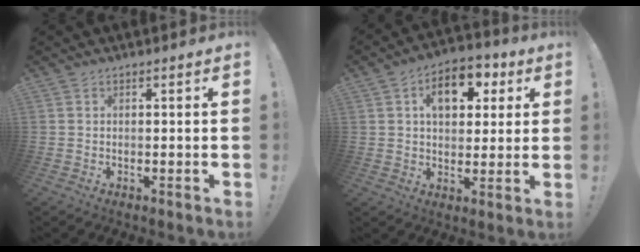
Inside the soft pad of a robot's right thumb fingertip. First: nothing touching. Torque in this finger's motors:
{"motor_torque": [0.36, 1.54, 1.11, 0.36, 0.07]}